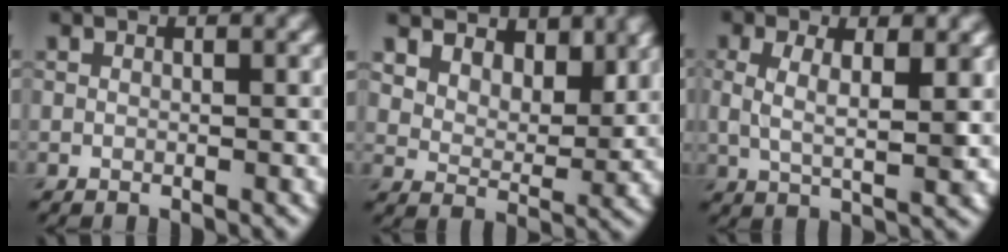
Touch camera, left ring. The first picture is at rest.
{"total": 6.6, "force": [5.0, 3.5, 2.6], "torque": [-0.055, -0.022, 0.087]}
{"total": 3.9, "force": [0.9, 1.5, 3.5], "torque": [-0.074, -0.002, 0.016]}